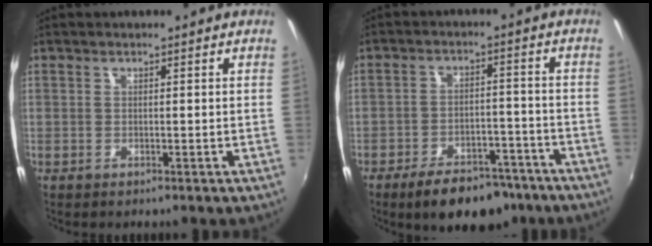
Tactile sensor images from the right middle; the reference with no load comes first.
{"total": 12.9, "force": [-9.5, 5.7, 6.5], "torque": [-0.124, 0.005, -0.131]}